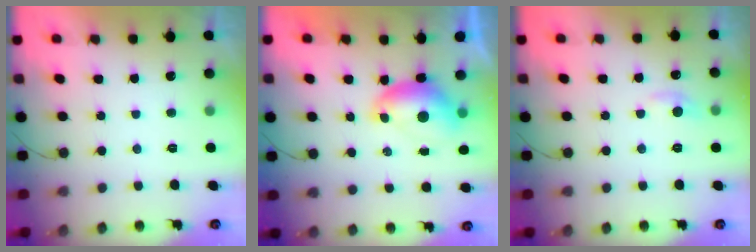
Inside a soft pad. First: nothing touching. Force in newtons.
{"total": 7.4, "press": 7.4, "slide": 0.6}
{"total": 5.9, "press": 5.8, "slide": 0.8}